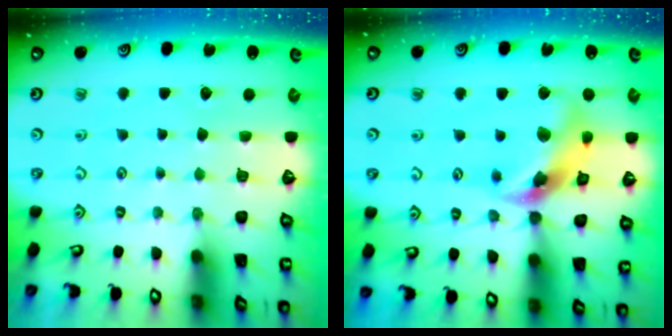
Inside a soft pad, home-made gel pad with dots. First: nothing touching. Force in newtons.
{"total": 11.7, "press": 11.6, "slide": 1.5}